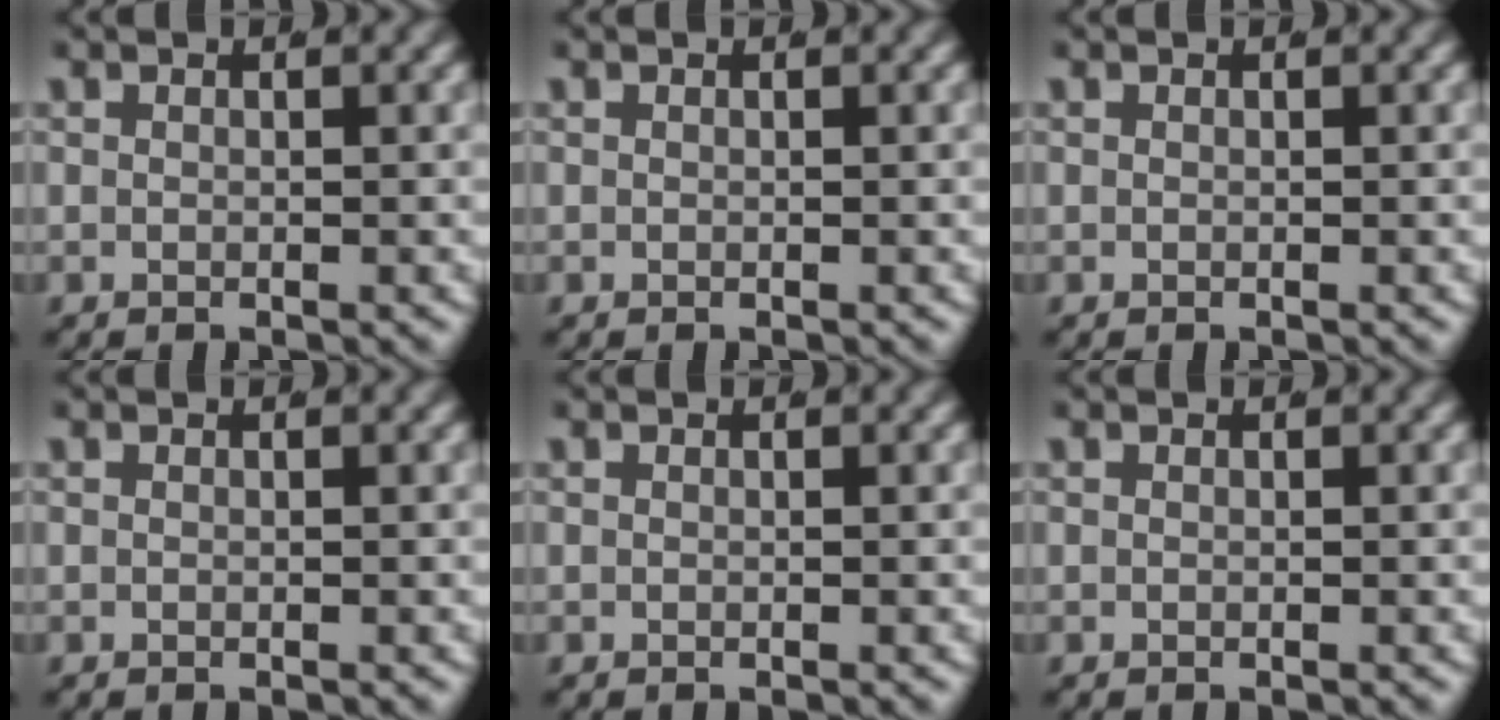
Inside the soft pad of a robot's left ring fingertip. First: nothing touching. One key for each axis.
{"total": 0.0}
{"total": 0.0}
{"total": 0.0}
{"total": 0.0}
{"total": 0.0}